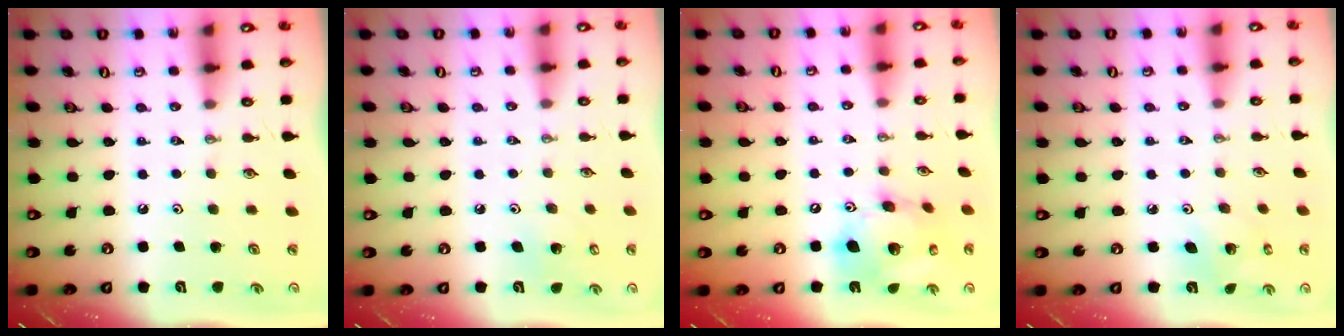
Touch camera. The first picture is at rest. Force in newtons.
{"total": 6.0, "press": 6.0, "slide": 0.4}
{"total": 16.9, "press": 16.6, "slide": 3.3}
{"total": 4.3, "press": 4.3, "slide": 0.4}